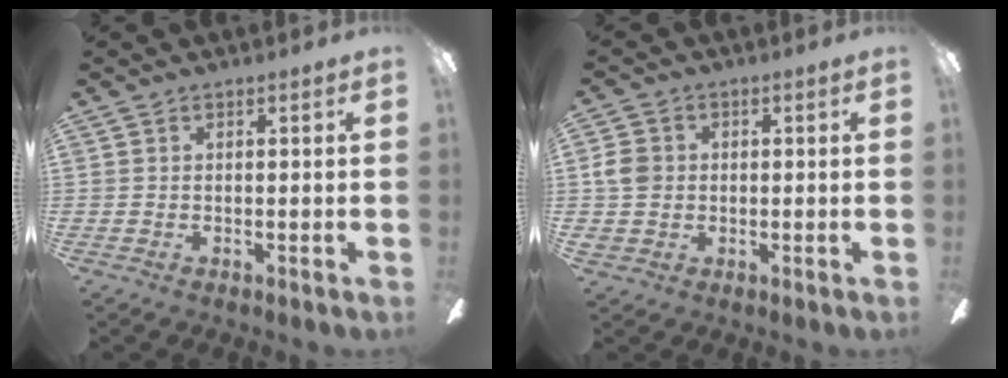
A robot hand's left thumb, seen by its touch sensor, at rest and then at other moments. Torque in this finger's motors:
{"motor_torque": [0.30, 0.29, 0.48, -0.19, 0.14]}